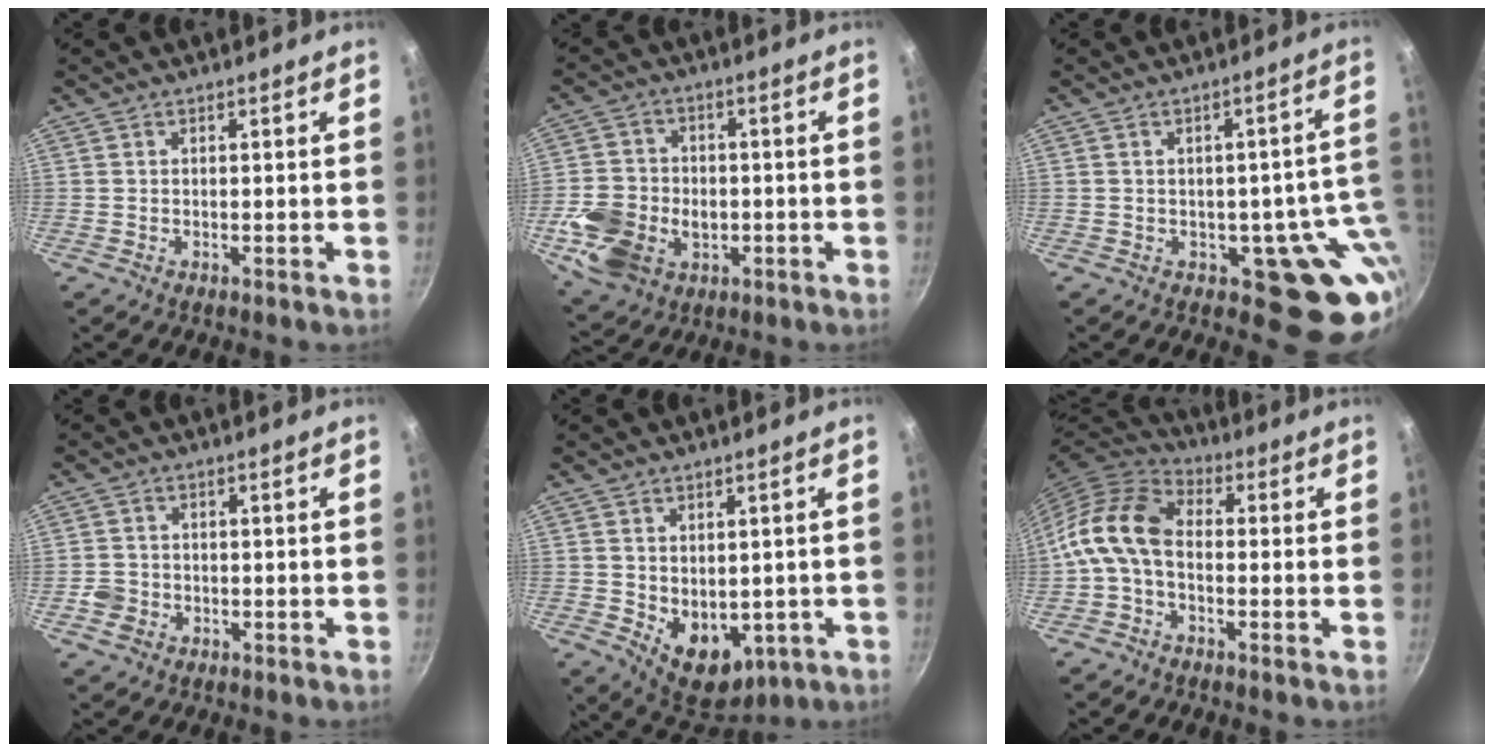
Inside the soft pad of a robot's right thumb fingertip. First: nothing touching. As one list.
[{"total": 13.6, "force": [-3.2, 10.5, 7.9], "torque": [-0.143, 0.014, -0.049]}, {"total": 12.1, "force": [-2.1, 7.9, 8.9], "torque": [-0.029, 0.017, -0.016]}, {"total": 3.3, "force": [-1.2, 2.9, 1.1], "torque": [-0.015, 0.015, -0.021]}, {"total": 9.8, "force": [-1.1, 6.9, 6.8], "torque": [-0.072, -0.016, 0.008]}, {"total": 11.3, "force": [-1.6, 7.3, 8.4], "torque": [-0.157, 0.039, -0.054]}]